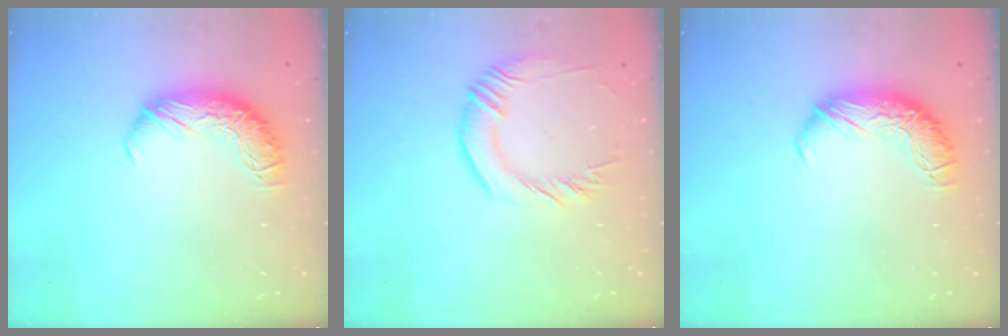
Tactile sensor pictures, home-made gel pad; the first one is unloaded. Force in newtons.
{"total": 1.5, "press": 1.0, "slide": 1.1}
{"total": 0.0}